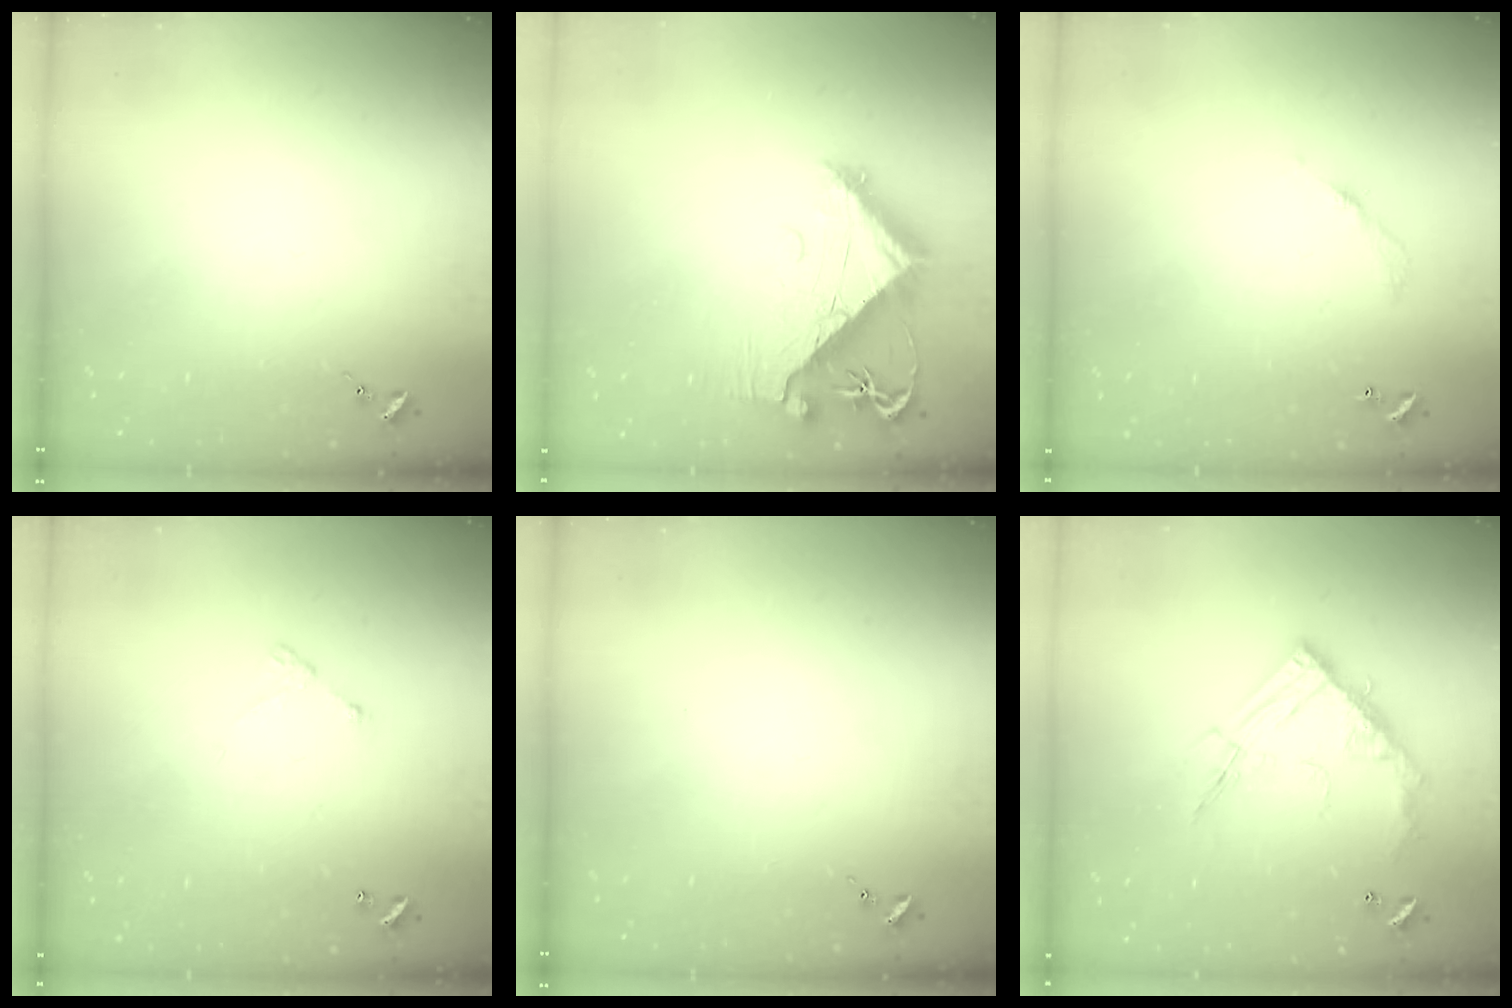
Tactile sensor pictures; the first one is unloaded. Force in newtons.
{"total": 9.1, "press": 9.1, "slide": 1.1}
{"total": 3.6, "press": 3.6, "slide": 0.2}
{"total": 4.0, "press": 4.0, "slide": 0.3}
{"total": 0.0}
{"total": 17.2, "press": 17.1, "slide": 1.4}